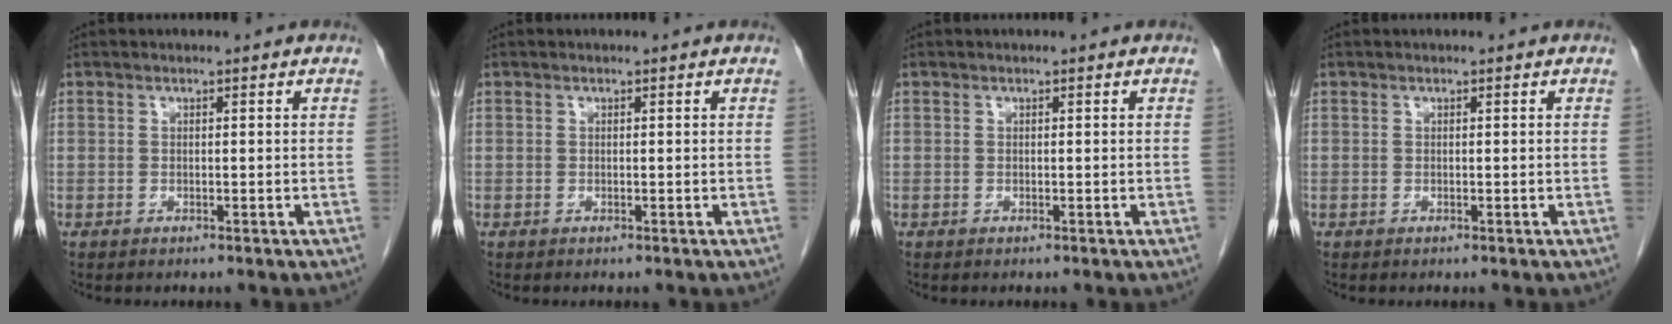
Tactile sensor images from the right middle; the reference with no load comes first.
{"total": 0.0}
{"total": 0.0}
{"total": 0.0}